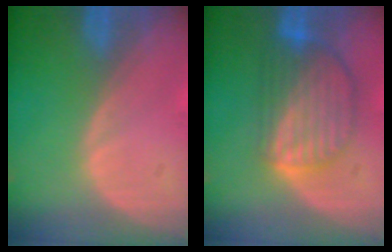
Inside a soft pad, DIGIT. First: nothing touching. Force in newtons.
{"total": 8.6, "press": 7.5, "slide": 4.1}